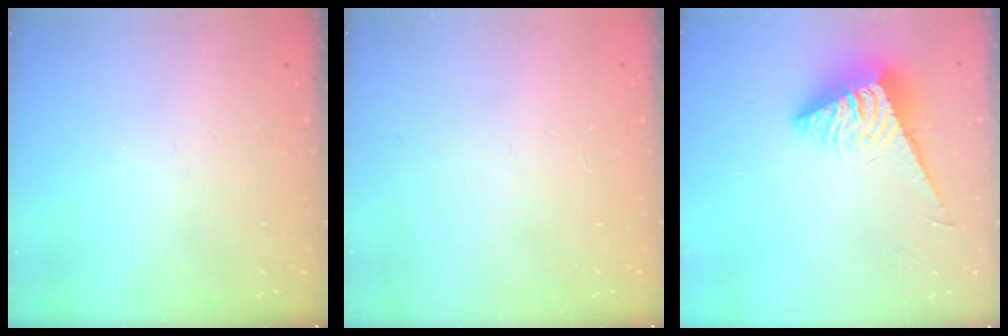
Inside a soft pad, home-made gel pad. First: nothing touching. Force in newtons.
{"total": 0.0}
{"total": 6.1, "press": 6.1, "slide": 0.3}